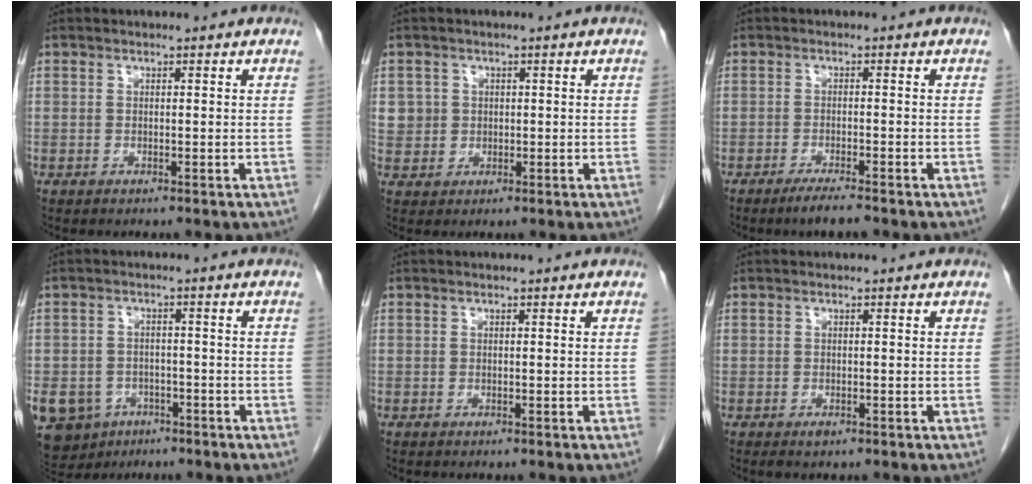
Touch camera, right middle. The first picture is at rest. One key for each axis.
{"total": 3.6, "fx": 0.9, "fy": 3.4, "fz": 0.2, "tx": 0.010, "ty": 0.004, "tz": 0.021}
{"total": 3.2, "fx": -2.5, "fy": 0.0, "fz": 2.0, "tx": -0.046, "ty": -0.009, "tz": -0.044}
{"total": 11.4, "fx": -5.8, "fy": 9.1, "fz": 3.6, "tx": -0.097, "ty": 0.003, "tz": -0.081}
{"total": 0.0}
{"total": 0.9, "fx": -0.5, "fy": 0.5, "fz": 0.5, "tx": -0.007, "ty": 0.000, "tz": -0.004}